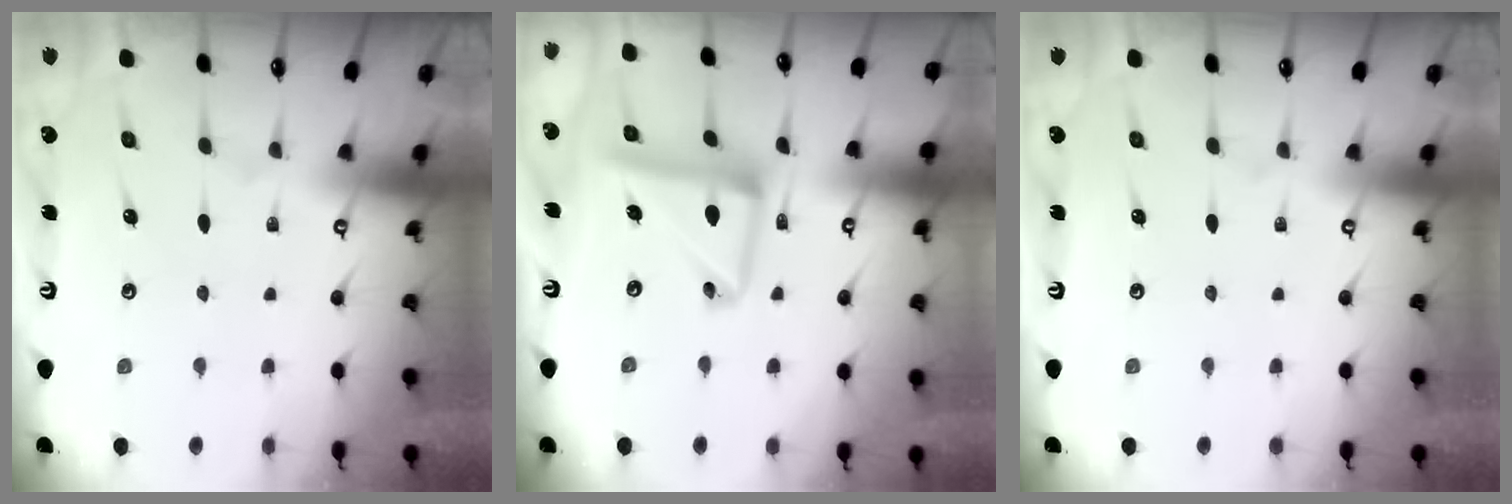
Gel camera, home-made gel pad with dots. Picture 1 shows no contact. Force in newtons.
{"total": 14.4, "press": 14.3, "slide": 1.4}
{"total": 0.0}